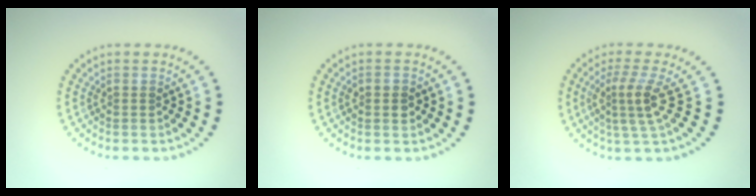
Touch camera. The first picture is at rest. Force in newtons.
{"total": 1.4, "press": 1.4, "slide": 0.1}
{"total": 3.1, "press": 2.2, "slide": 2.1}